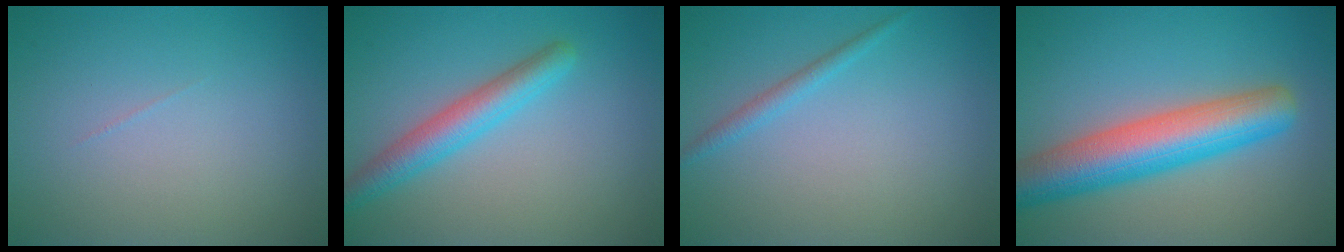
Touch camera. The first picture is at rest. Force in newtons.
{"total": 3.7, "press": 3.7, "slide": 0.2}
{"total": 1.3, "press": 1.3, "slide": 0.0}
{"total": 8.0, "press": 8.0, "slide": 0.3}